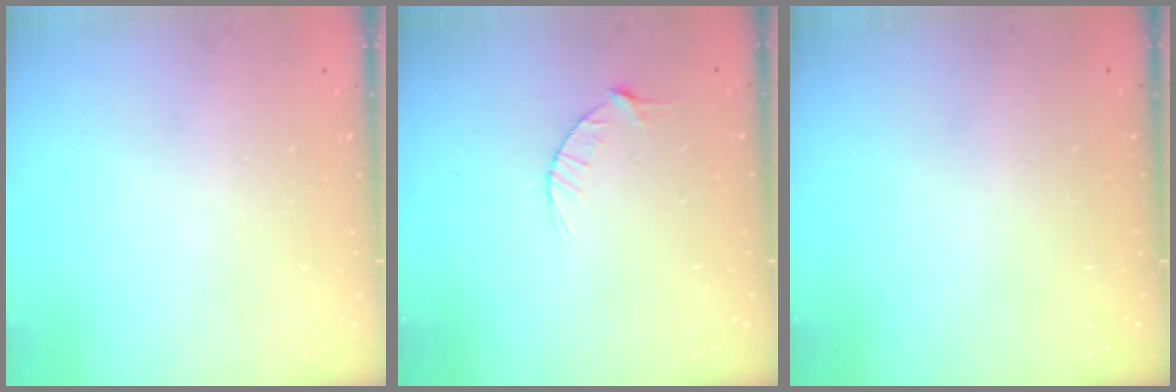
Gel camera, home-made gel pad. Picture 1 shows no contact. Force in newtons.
{"total": 3.4, "press": 3.4, "slide": 0.4}
{"total": 0.0}